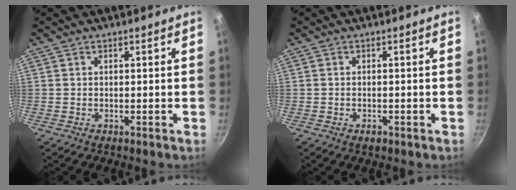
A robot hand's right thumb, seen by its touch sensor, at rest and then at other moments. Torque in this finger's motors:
{"motor_torque": [-0.25, 0.09, -0.09, 0.44, -0.01]}